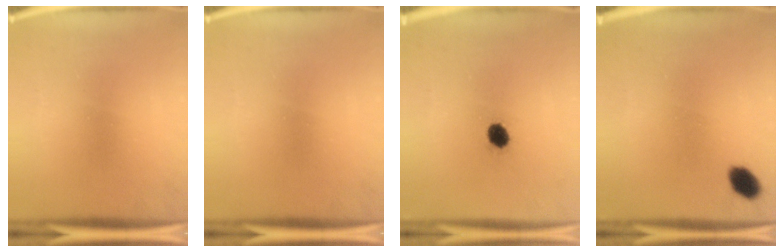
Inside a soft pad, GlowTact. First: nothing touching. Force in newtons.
{"total": 0.0}
{"total": 4.4}
{"total": 4.2}